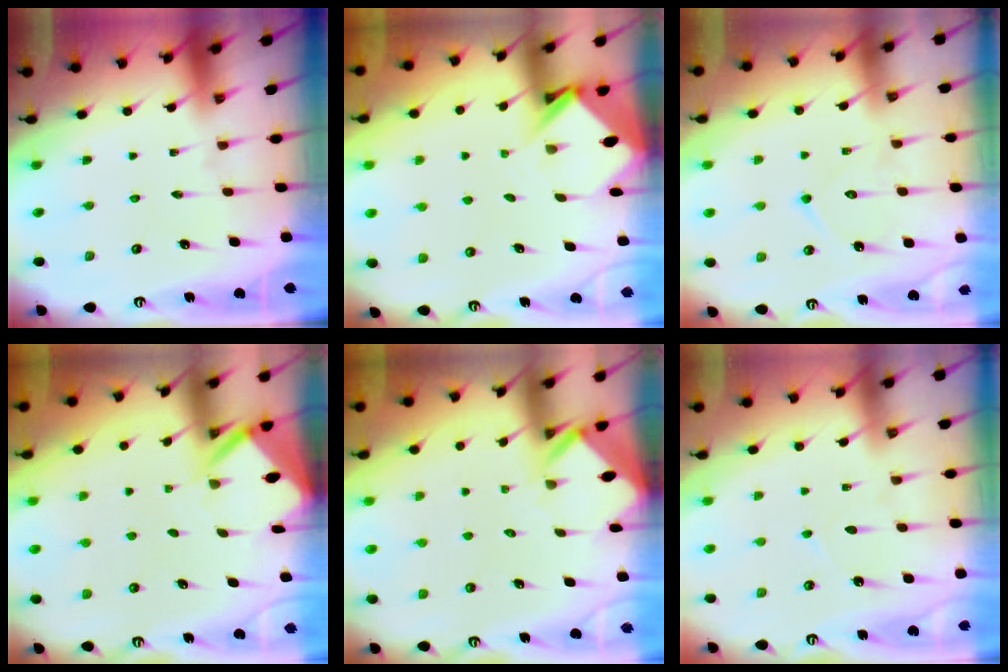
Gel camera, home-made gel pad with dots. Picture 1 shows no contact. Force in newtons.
{"total": 3.6, "press": 3.6, "slide": 0.2}
{"total": 8.8, "press": 8.8, "slide": 0.8}
{"total": 3.1, "press": 3.1, "slide": 0.3}
{"total": 2.6, "press": 2.6, "slide": 0.1}
{"total": 4.4, "press": 4.4, "slide": 0.4}